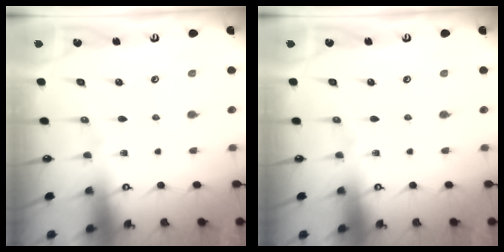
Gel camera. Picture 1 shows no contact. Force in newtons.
{"total": 0.0}